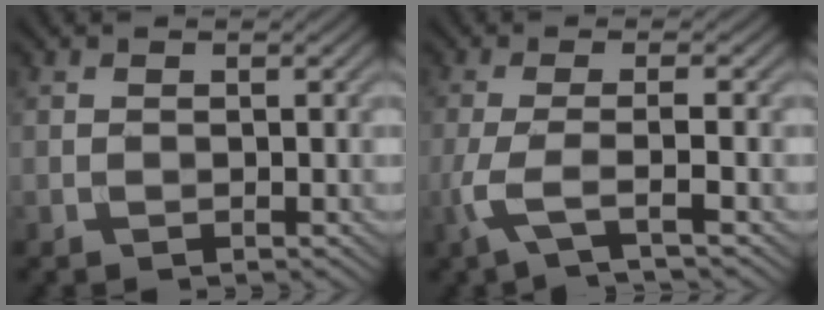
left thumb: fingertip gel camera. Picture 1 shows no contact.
{"total": 4.5, "force": [-2.0, 0.7, 3.9], "torque": [-0.082, -0.001, -0.058]}